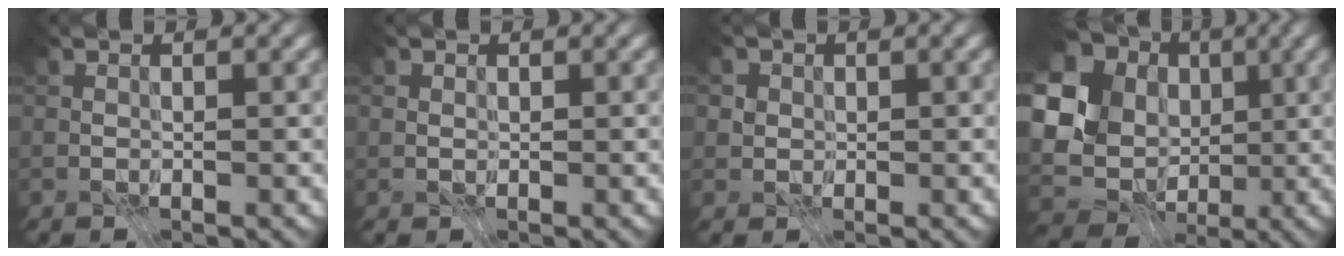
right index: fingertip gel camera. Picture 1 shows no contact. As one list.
[{"total": 0.5, "force": [0.2, 0.5, 0.1], "torque": [-0.003, -0.001, 0.003]}, {"total": 2.8, "force": [1.0, 2.4, 1.1], "torque": [-0.027, 0.005, 0.014]}, {"total": 18.7, "force": [2.5, 16.2, 8.9], "torque": [-0.216, 0.019, 0.015]}]